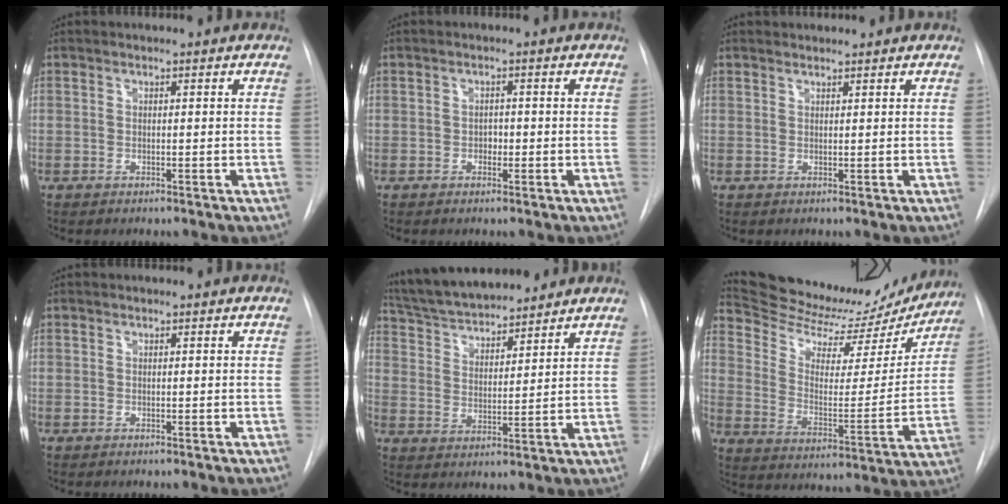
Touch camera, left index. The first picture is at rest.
{"total": 1.1, "force": [-0.3, 0.8, 0.7], "torque": [-0.009, 0.003, -0.005]}
{"total": 1.6, "force": [1.5, 0.2, 0.1], "torque": [-0.006, 0.013, 0.029]}
{"total": 0.0}
{"total": 13.8, "force": [12.7, 2.4, 4.9], "torque": [-0.089, 0.023, 0.223]}
{"total": 23.2, "force": [21.9, 5.2, 5.4], "torque": [-0.083, -0.041, 0.304]}